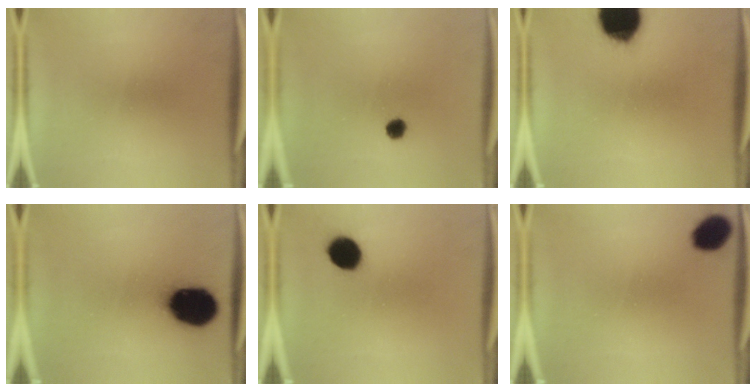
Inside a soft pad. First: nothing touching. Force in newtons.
{"total": 1.8}
{"total": 16.4}
{"total": 18.6}
{"total": 7.4}
{"total": 7.7}